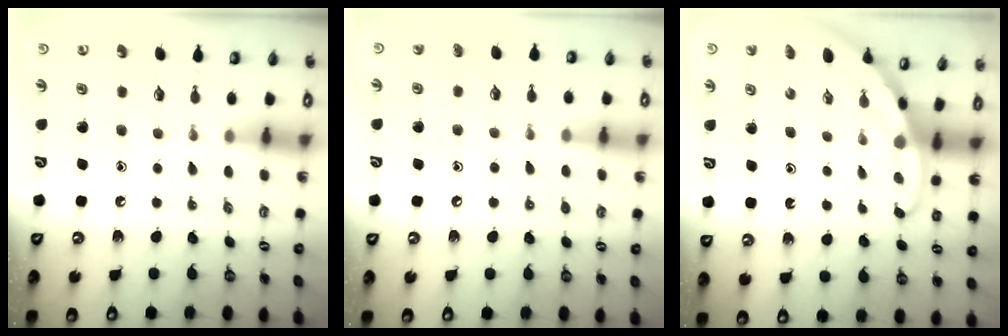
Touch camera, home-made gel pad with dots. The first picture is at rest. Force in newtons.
{"total": 5.4, "press": 5.4, "slide": 0.6}
{"total": 3.1, "press": 3.1, "slide": 0.1}